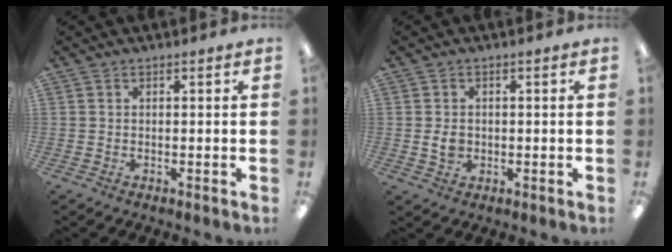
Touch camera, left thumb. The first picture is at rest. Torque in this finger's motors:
{"motor_torque": [-0.19, 0.20, 0.25, -0.29, 0.02]}